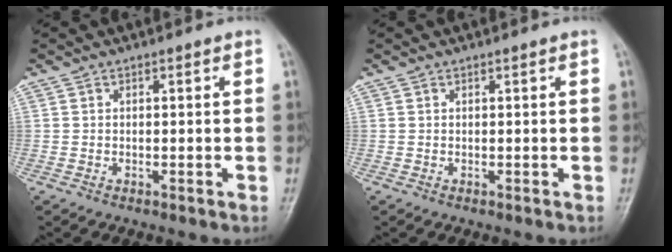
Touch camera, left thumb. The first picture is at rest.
{"total": 0.0}